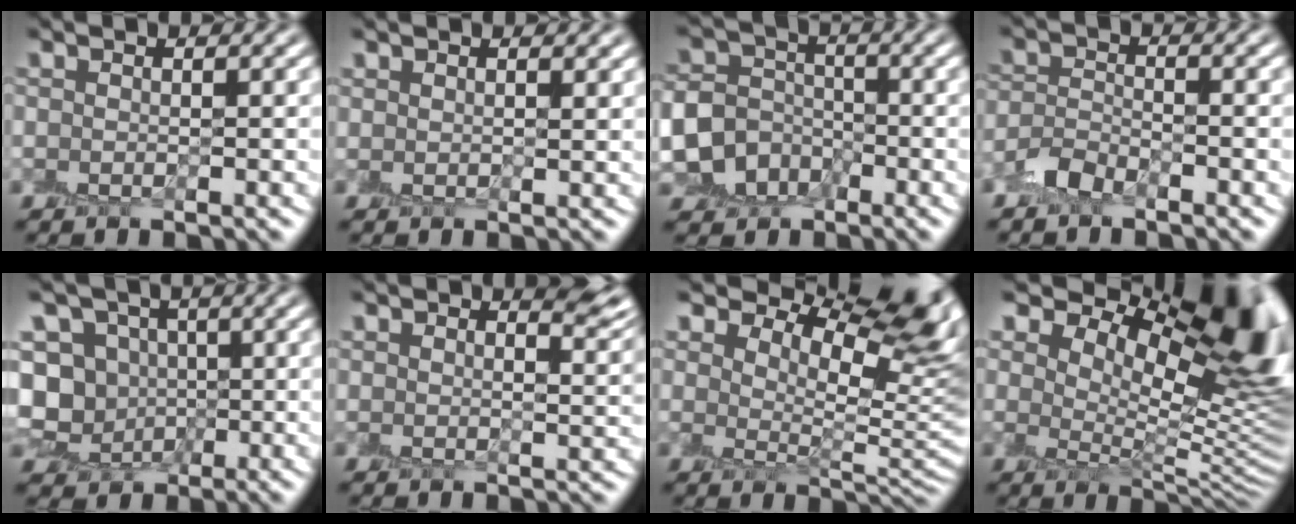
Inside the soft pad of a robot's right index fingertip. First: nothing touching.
{"total": 1.1, "force": [1.0, 0.2, 0.3], "torque": [-0.001, -0.002, 0.014]}
{"total": 7.4, "force": [-2.8, 6.4, 2.3], "torque": [-0.035, 0.000, -0.076]}
{"total": 2.2, "force": [-1.9, 0.9, 0.5], "torque": [-0.010, 0.009, -0.040]}
{"total": 7.9, "force": [-0.1, 7.2, 3.3], "torque": [-0.055, 0.015, -0.032]}
{"total": 5.4, "force": [4.0, 1.9, 3.2], "torque": [-0.011, 0.025, 0.037]}
{"total": 12.3, "force": [9.0, 3.7, 7.4], "torque": [-0.104, 0.019, 0.135]}
{"total": 12.9, "force": [7.8, 5.0, 9.0], "torque": [-0.113, 0.011, 0.128]}